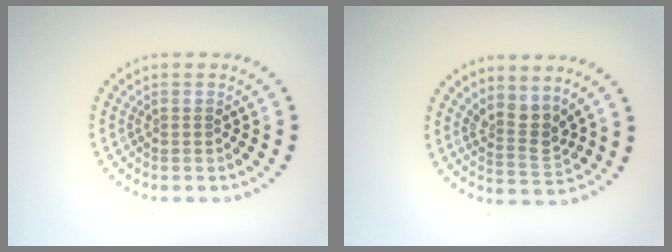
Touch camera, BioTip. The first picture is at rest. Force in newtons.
{"total": 2.7, "press": 2.0, "slide": 1.9}